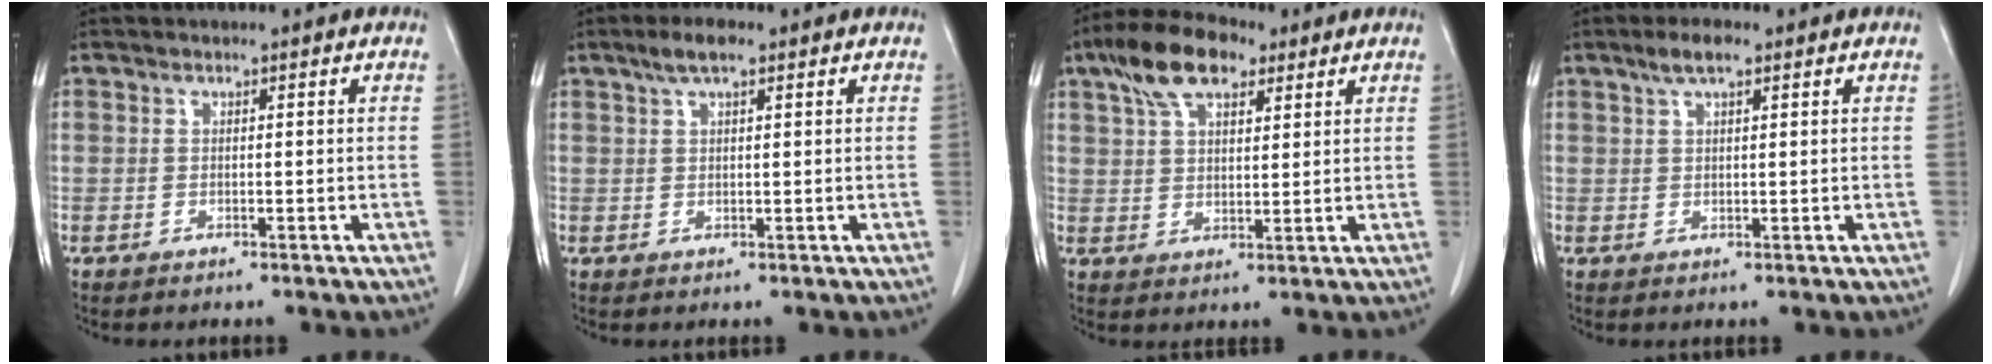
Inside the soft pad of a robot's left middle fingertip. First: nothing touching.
{"total": 3.5, "force": [2.3, 0.8, 2.5], "torque": [-0.053, 0.010, 0.043]}
{"total": 9.9, "force": [6.0, 4.2, 6.6], "torque": [-0.131, 0.029, 0.110]}
{"total": 3.3, "force": [2.1, 0.7, 2.3], "torque": [-0.049, 0.009, 0.041]}